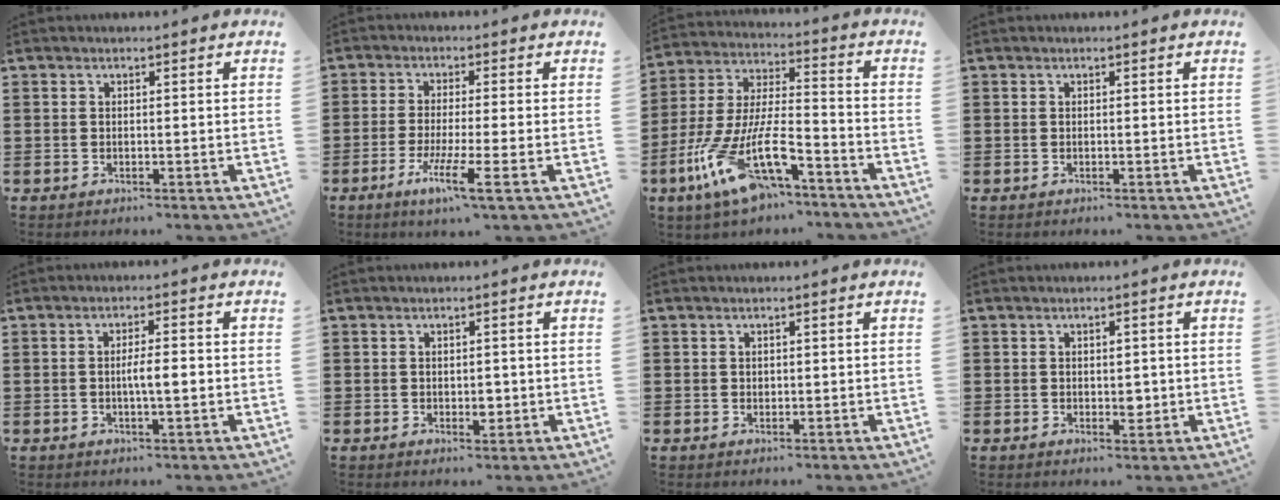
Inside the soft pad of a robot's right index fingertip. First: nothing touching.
{"total": 6.2, "force": [-3.1, 0.2, 5.4], "torque": [-0.110, -0.014, -0.058]}
{"total": 13.8, "force": [-8.6, 3.9, 10.1], "torque": [-0.223, -0.002, -0.167]}
{"total": 0.0}
{"total": 3.5, "force": [-0.4, 0.7, 3.4], "torque": [-0.060, 0.000, -0.007]}
{"total": 2.1, "force": [-0.1, 1.2, 1.8], "torque": [-0.024, -0.002, -0.003]}
{"total": 0.6, "force": [0.3, 0.5, 0.1], "torque": [-0.004, 0.002, 0.006]}
{"total": 1.9, "force": [0.1, 1.2, 1.4], "torque": [-0.019, 0.000, 0.000]}